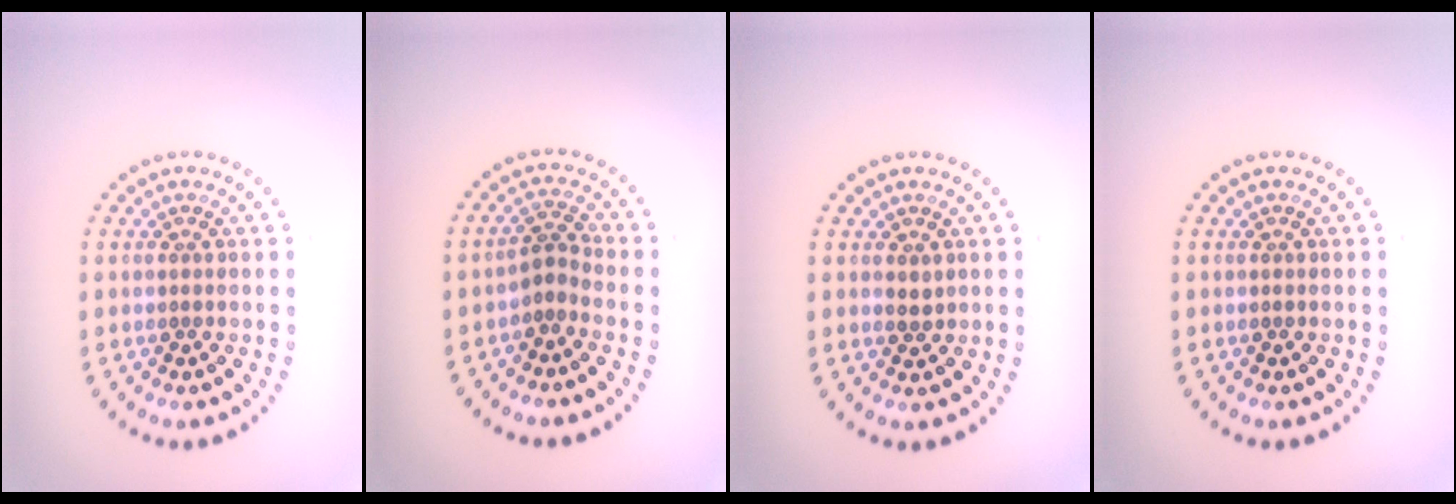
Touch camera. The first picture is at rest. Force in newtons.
{"total": 2.0, "press": 1.3, "slide": 1.5}
{"total": 0.7, "press": 0.7, "slide": 0.1}
{"total": 0.0}